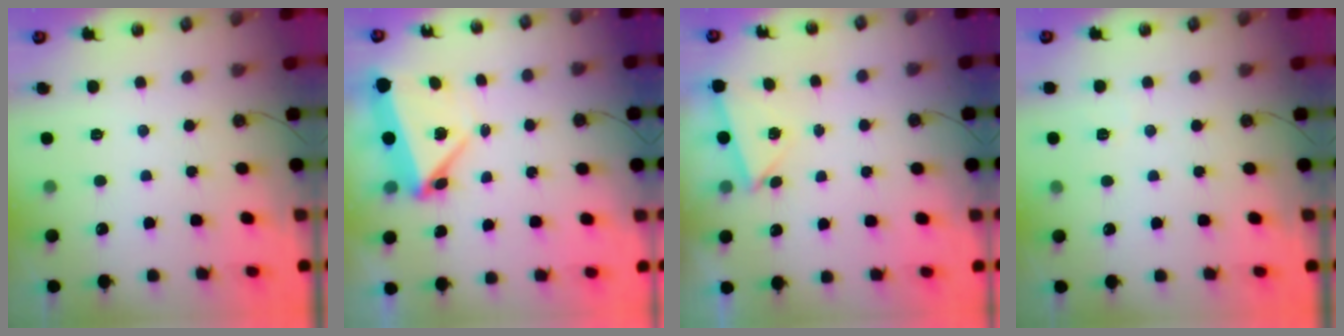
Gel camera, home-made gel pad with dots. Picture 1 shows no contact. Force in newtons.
{"total": 5.6, "press": 5.5, "slide": 1.3}
{"total": 3.0, "press": 2.3, "slide": 2.0}
{"total": 2.6, "press": 2.5, "slide": 0.8}